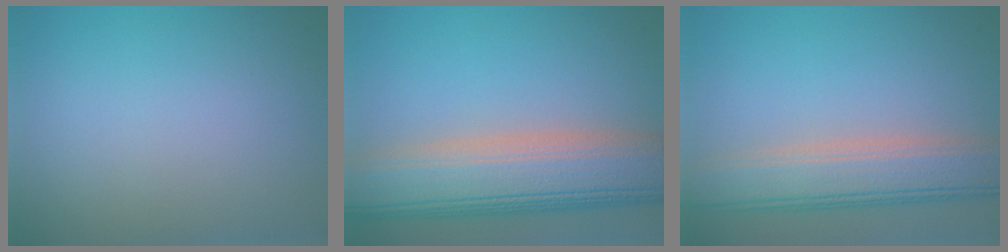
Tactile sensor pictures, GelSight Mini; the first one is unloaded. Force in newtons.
{"total": 10.6, "press": 10.5, "slide": 0.7}
{"total": 6.5, "press": 6.5, "slide": 0.6}